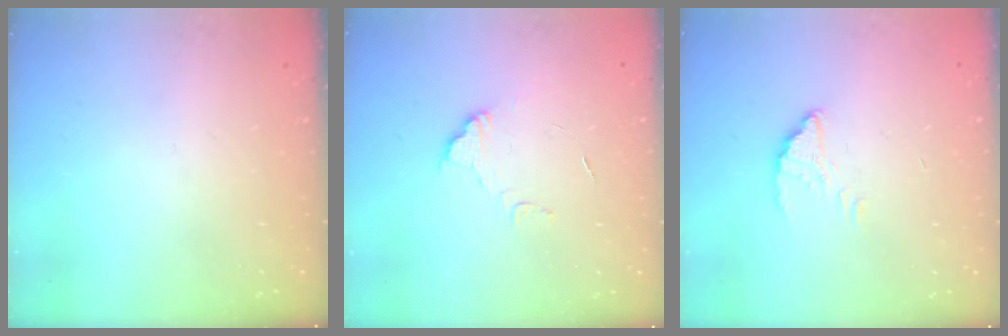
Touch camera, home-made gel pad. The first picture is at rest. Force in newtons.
{"total": 6.2, "press": 6.2, "slide": 0.5}
{"total": 2.0, "press": 2.0, "slide": 0.1}